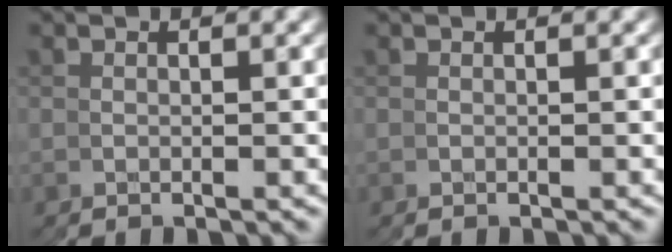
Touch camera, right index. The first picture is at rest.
{"total": 0.0}